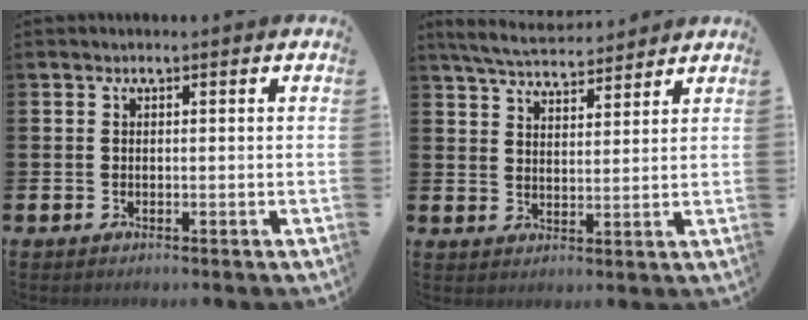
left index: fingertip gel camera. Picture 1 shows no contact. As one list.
[{"total": 5.6, "force": [5.4, 0.8, 1.2], "torque": [-0.045, -0.024, 0.099]}]